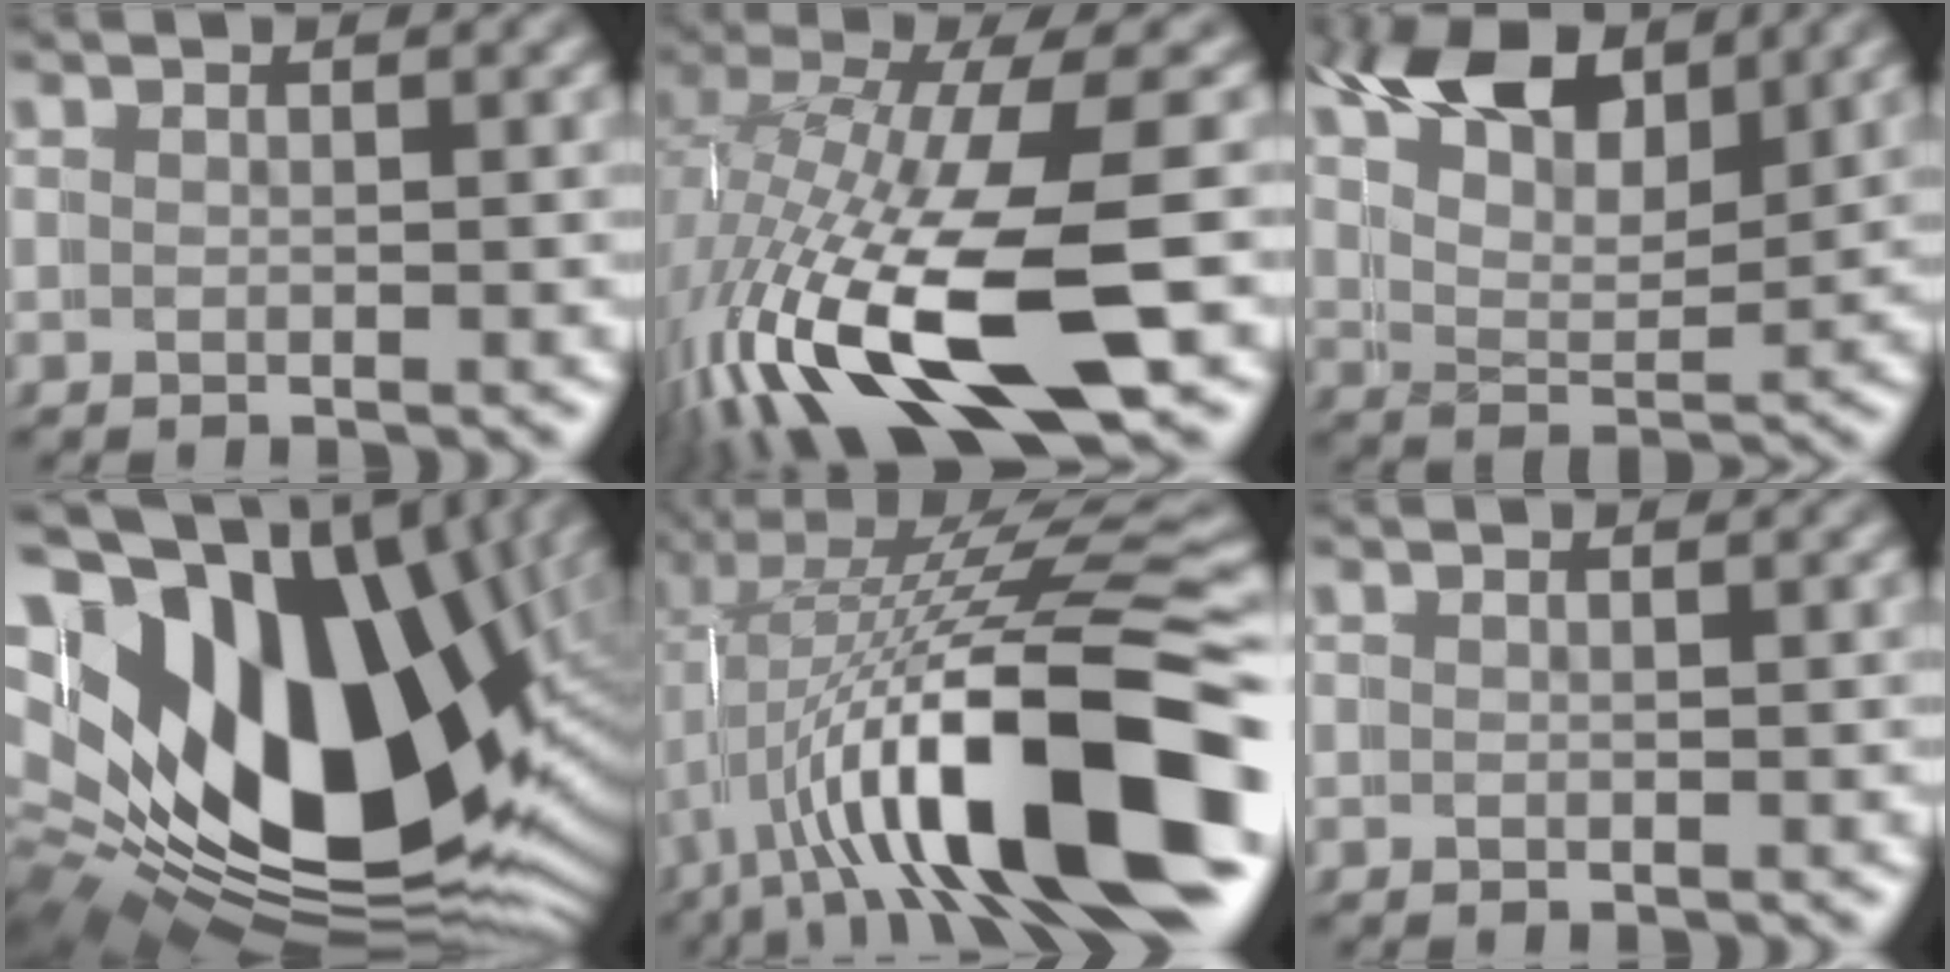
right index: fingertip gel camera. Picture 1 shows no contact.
{"total": 10.9, "force": [-3.1, 4.0, 9.6], "torque": [-0.208, -0.036, -0.031]}
{"total": 9.6, "force": [6.7, 4.9, 4.8], "torque": [-0.109, -0.001, 0.102]}
{"total": 24.9, "force": [0.4, 16.4, 18.7], "torque": [-0.331, -0.038, 0.016]}
{"total": 15.7, "force": [-3.0, 5.2, 14.5], "torque": [-0.221, 0.004, -0.035]}
{"total": 0.0}